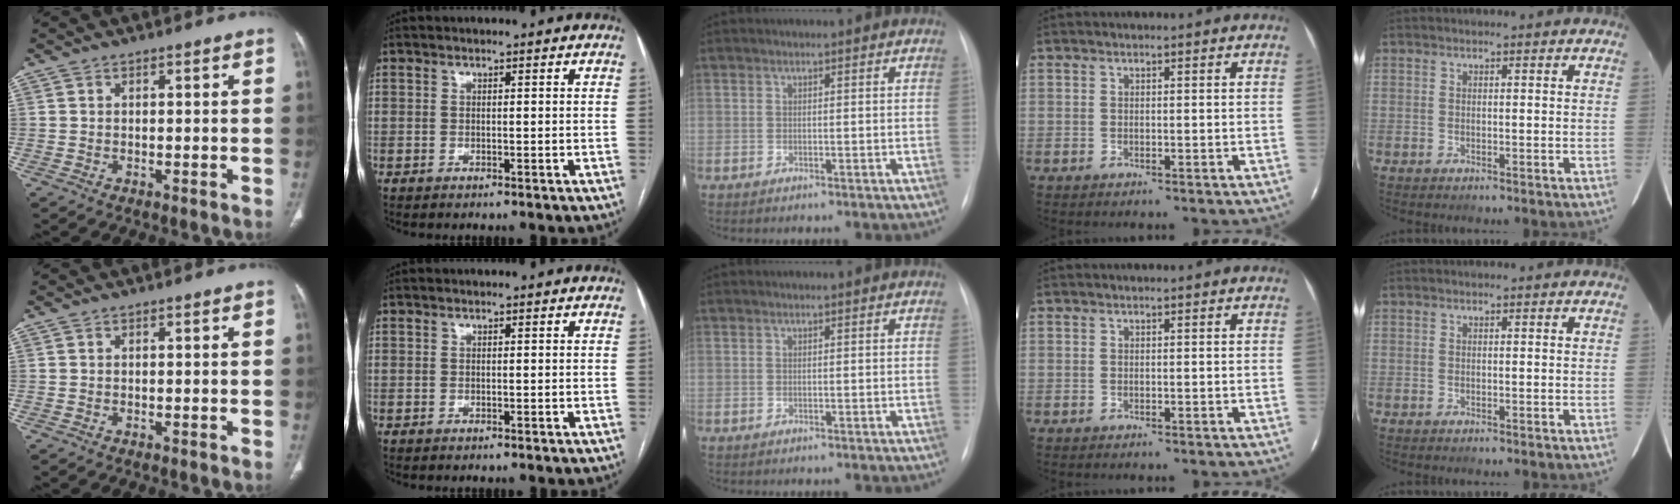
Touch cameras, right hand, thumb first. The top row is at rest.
{}